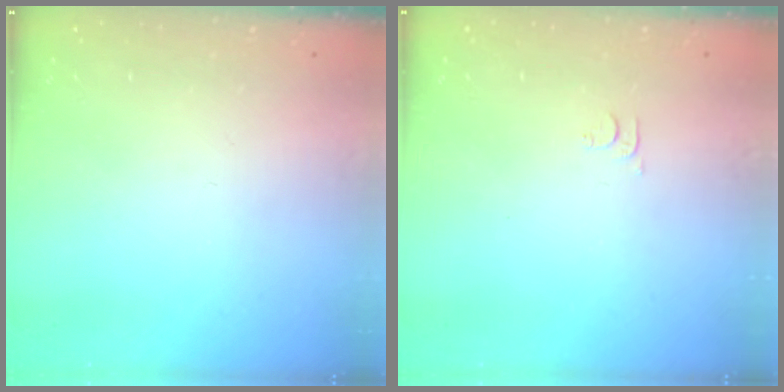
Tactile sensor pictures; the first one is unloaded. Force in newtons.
{"total": 4.6, "press": 4.6, "slide": 0.6}